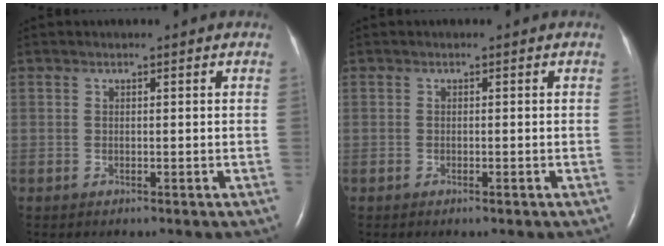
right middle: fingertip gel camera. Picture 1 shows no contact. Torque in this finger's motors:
{"motor_torque": [-0.15, -0.16, 0.04, 0.01]}